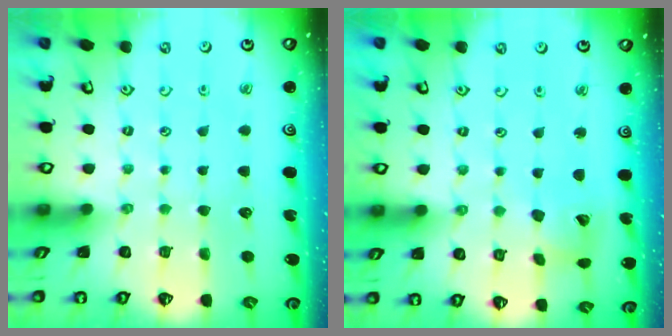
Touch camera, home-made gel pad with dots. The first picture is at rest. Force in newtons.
{"total": 7.1, "press": 7.1, "slide": 1.0}